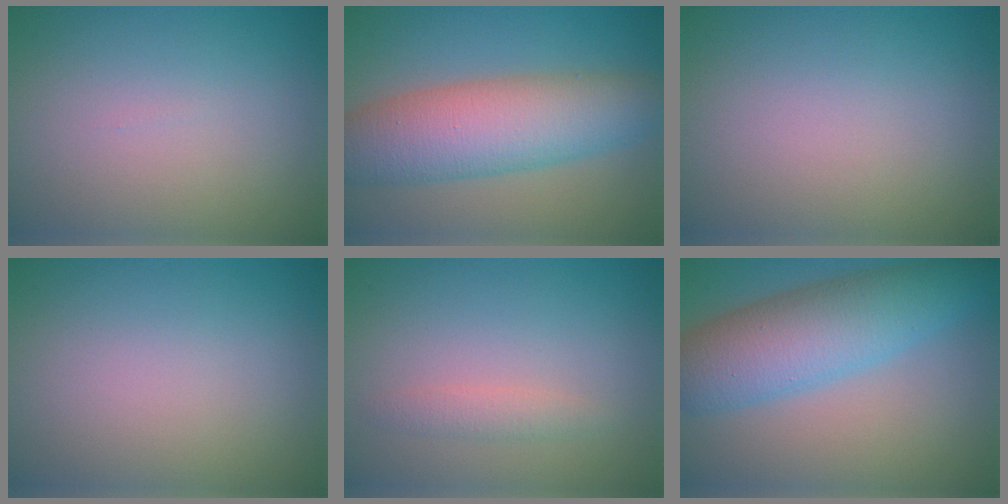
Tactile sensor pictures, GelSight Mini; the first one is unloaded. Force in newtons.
{"total": 8.2, "press": 8.2, "slide": 0.1}
{"total": 0.0}
{"total": 0.0}
{"total": 1.4, "press": 1.4, "slide": 0.1}
{"total": 7.9, "press": 7.9, "slide": 0.2}